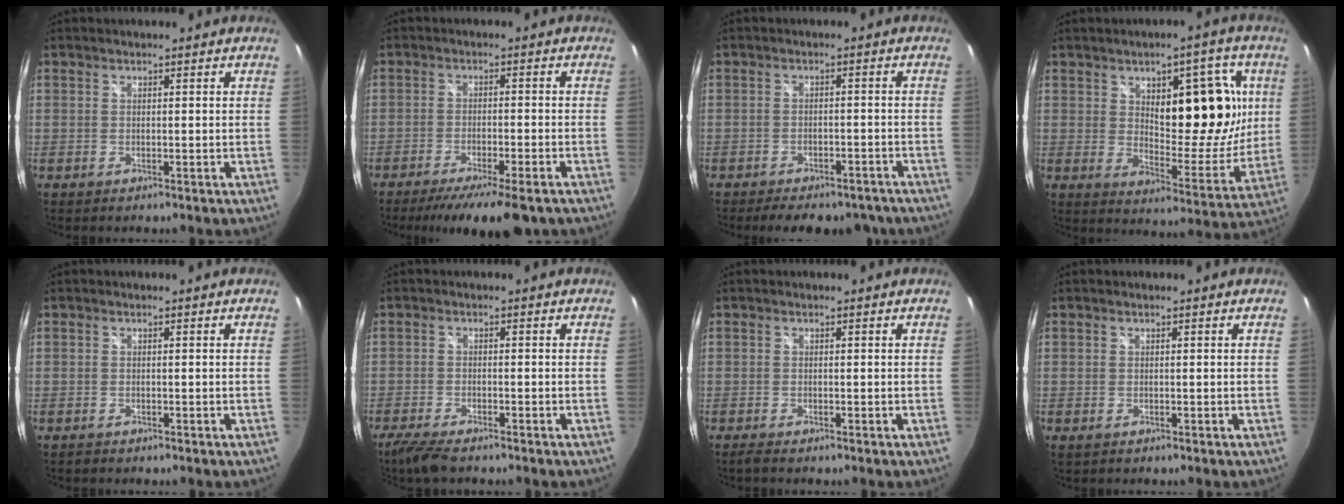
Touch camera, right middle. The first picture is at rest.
{"total": 11.8, "force": [-9.0, 2.1, 7.4], "torque": [-0.142, -0.032, -0.137]}
{"total": 12.6, "force": [-10.2, 4.8, 5.5], "torque": [-0.110, -0.003, -0.122]}
{"total": 16.8, "force": [6.0, 8.2, 13.4], "torque": [-0.162, 0.002, 0.099]}
{"total": 0.5, "force": [-0.5, 0.2, 0.1], "torque": [-0.003, 0.000, -0.009]}
{"total": 5.6, "force": [-4.6, 1.0, 3.1], "torque": [-0.082, -0.018, -0.084]}
{"total": 1.1, "force": [-0.9, -0.1, 0.7], "torque": [-0.014, -0.001, -0.017]}
{"total": 0.0}